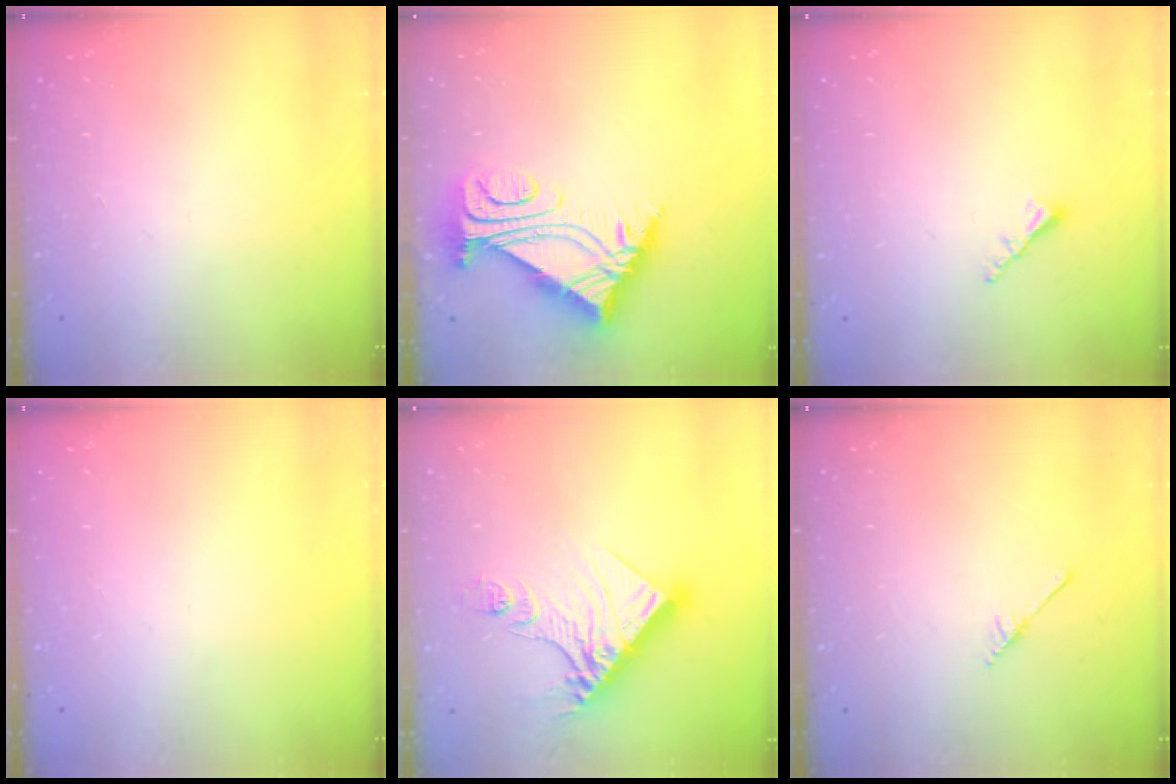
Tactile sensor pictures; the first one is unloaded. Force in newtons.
{"total": 8.2, "press": 8.2, "slide": 0.8}
{"total": 2.3, "press": 2.2, "slide": 0.6}
{"total": 0.0}
{"total": 15.5, "press": 15.4, "slide": 1.4}
{"total": 2.5, "press": 2.4, "slide": 0.3}